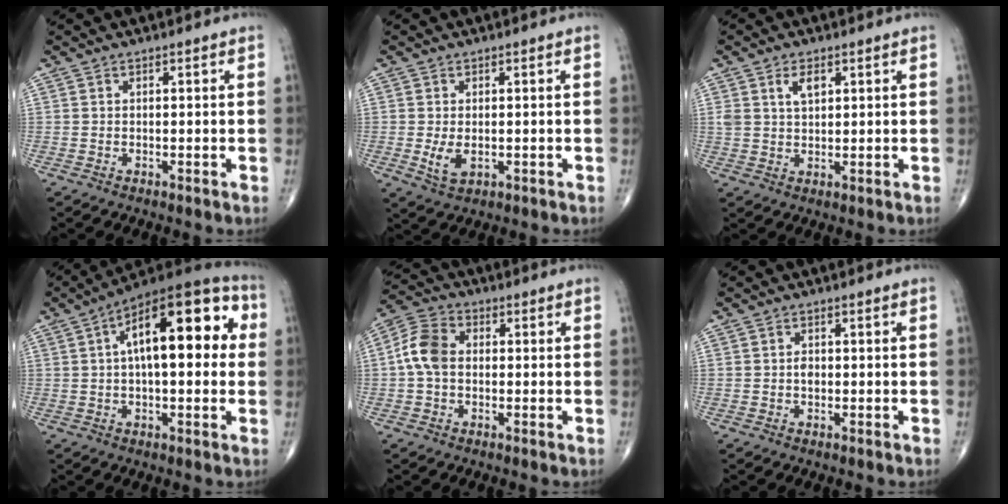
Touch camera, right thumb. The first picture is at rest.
{"total": 3.7, "force": [-0.5, 2.0, 3.0], "torque": [-0.056, -0.009, -0.004]}
{"total": 4.0, "force": [1.8, 2.2, 2.8], "torque": [-0.044, -0.007, 0.036]}
{"total": 20.1, "force": [4.0, 8.6, 17.7], "torque": [-0.244, 0.034, 0.049]}
{"total": 7.4, "force": [0.0, 5.2, 5.3], "torque": [-0.104, 0.024, -0.010]}
{"total": 1.4, "force": [-0.1, 1.0, 1.1], "torque": [-0.015, 0.002, -0.002]}